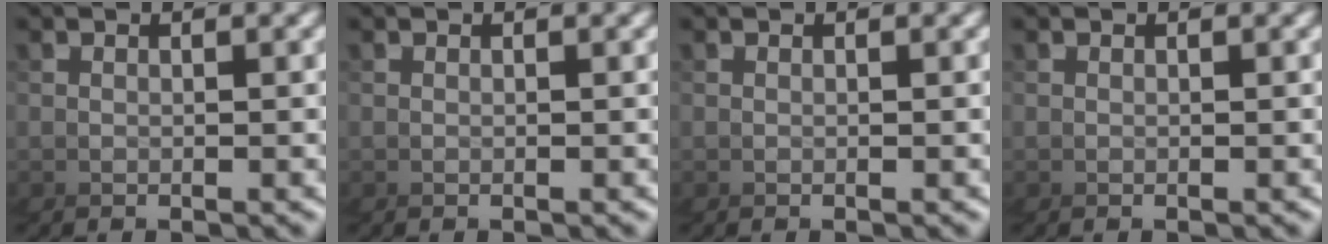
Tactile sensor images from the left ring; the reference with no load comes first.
{"total": 0.0}
{"total": 0.0}
{"total": 0.0}